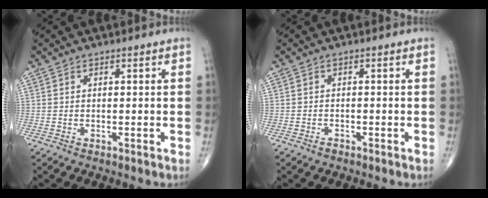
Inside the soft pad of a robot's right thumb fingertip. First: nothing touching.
{"total": 0.8, "force": [-0.7, 0.5, 0.3], "torque": [-0.004, 0.003, -0.012]}